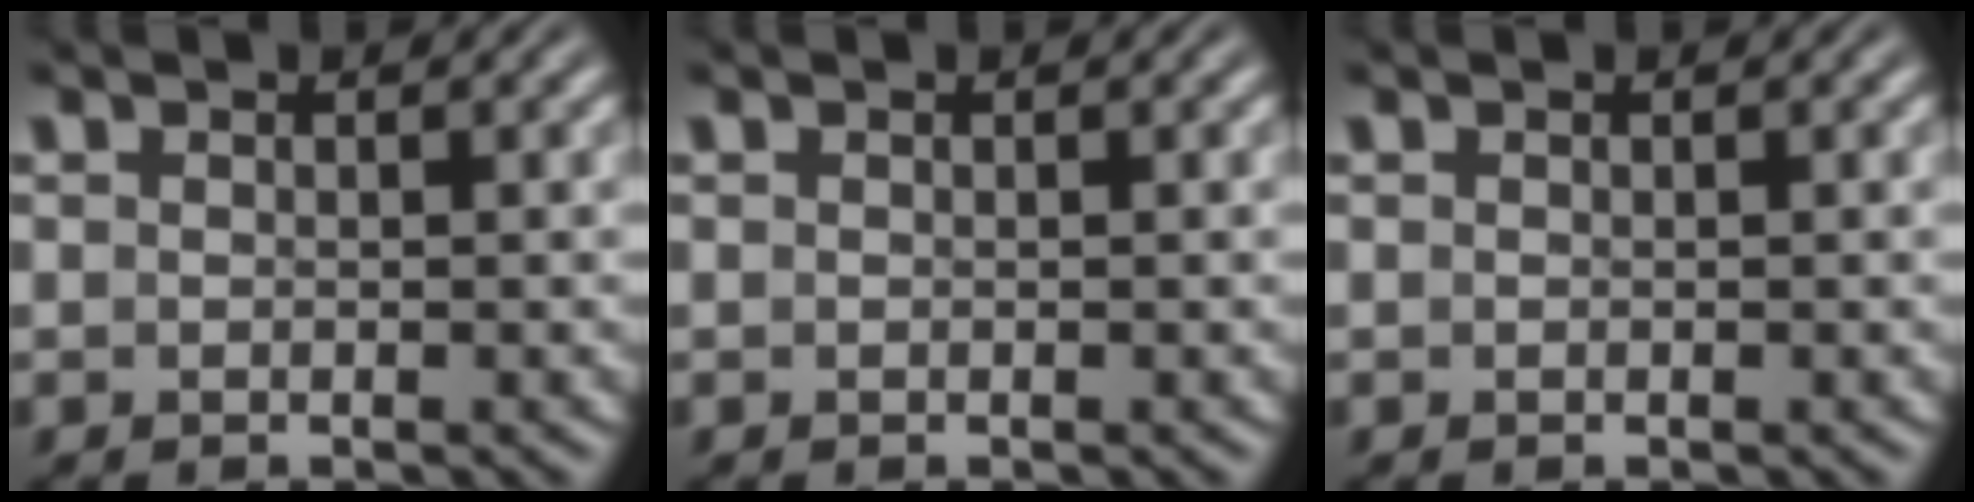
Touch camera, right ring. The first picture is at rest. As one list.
[{"total": 0.0}, {"total": 0.0}]